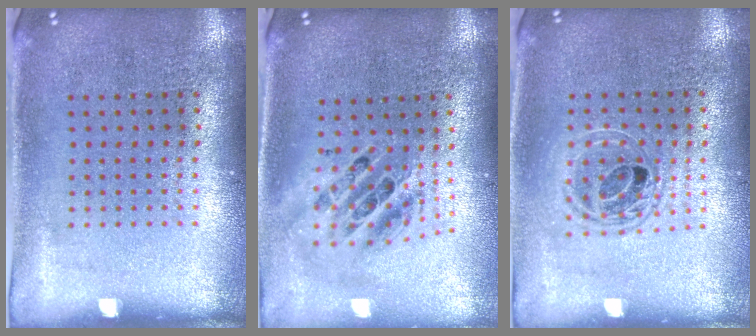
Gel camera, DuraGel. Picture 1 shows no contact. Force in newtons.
{"total": 2.0, "press": 1.6, "slide": 1.3}
{"total": 1.6, "press": 1.3, "slide": 0.8}